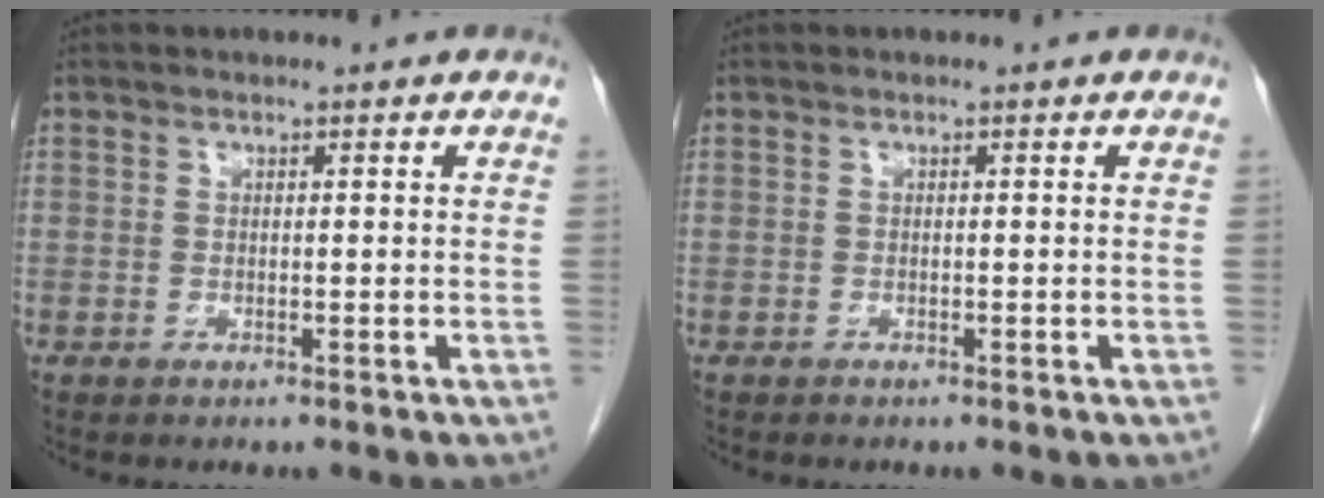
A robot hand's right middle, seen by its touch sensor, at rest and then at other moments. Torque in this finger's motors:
{"motor_torque": [0.76, -0.58, 0.01, 0.01]}